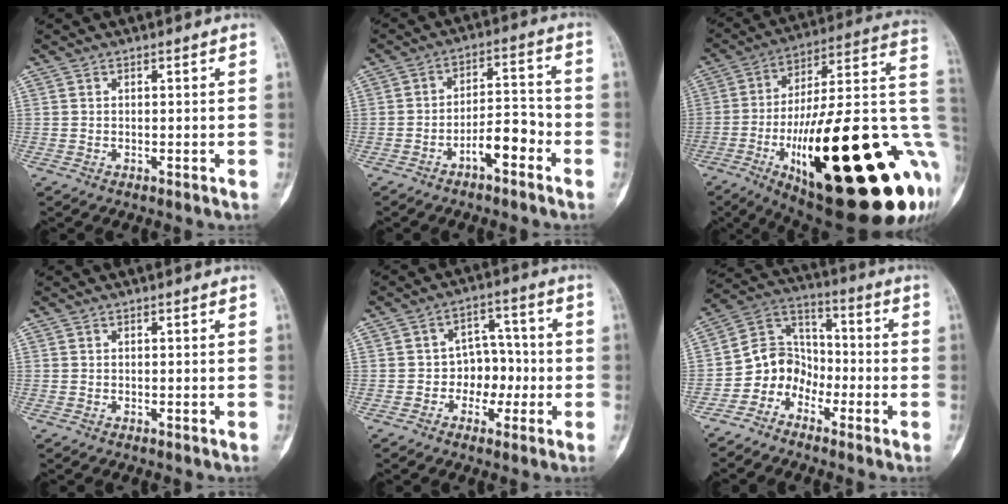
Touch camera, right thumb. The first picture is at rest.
{"total": 7.2, "force": [-3.6, 2.9, 5.5], "torque": [-0.074, 0.042, -0.063]}
{"total": 41.4, "force": [-10.9, 12.7, 37.8], "torque": [-0.466, 0.033, -0.161]}
{"total": 0.0}
{"total": 7.0, "force": [-1.6, 5.5, 3.9], "torque": [-0.011, 0.035, -0.036]}
{"total": 8.7, "force": [-4.7, 7.0, 2.0], "torque": [-0.005, 0.077, -0.102]}